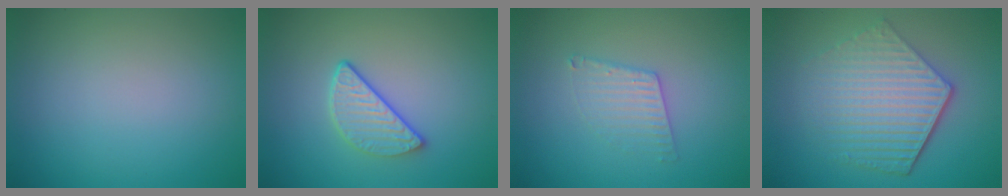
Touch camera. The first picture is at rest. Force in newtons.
{"total": 3.2, "press": 2.6, "slide": 1.8}
{"total": 2.1, "press": 2.1, "slide": 0.3}
{"total": 6.1, "press": 4.4, "slide": 4.2}